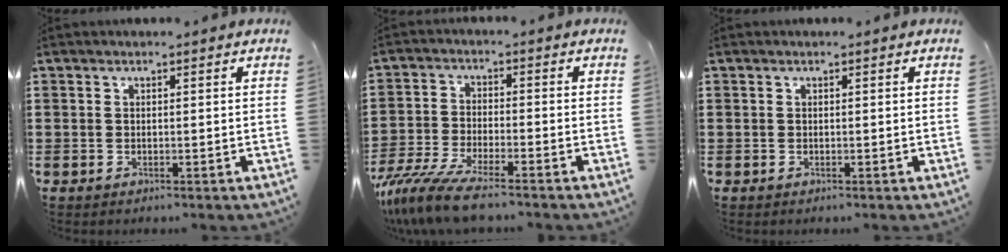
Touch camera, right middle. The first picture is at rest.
{"total": 7.7, "force": [-6.5, 0.5, 4.2], "torque": [-0.109, -0.018, -0.130]}
{"total": 0.0}